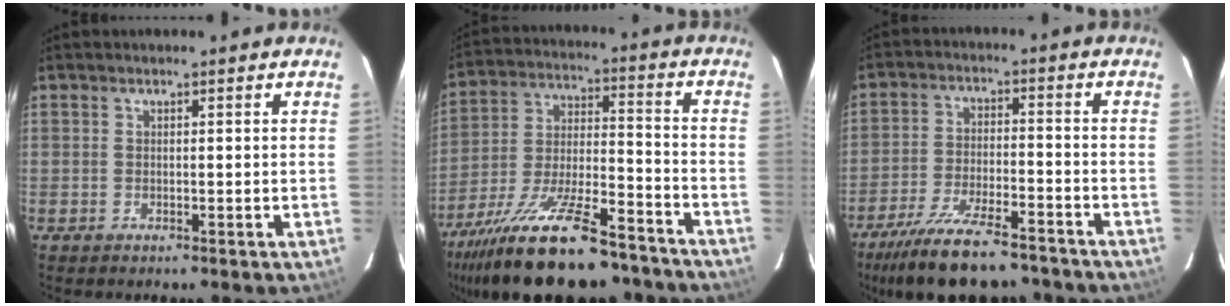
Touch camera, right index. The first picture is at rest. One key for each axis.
{"total": 24.5, "fx": -19.0, "fy": 6.8, "fz": 13.9, "tx": -0.259, "ty": -0.035, "tz": -0.291}
{"total": 18.1, "fx": -15.1, "fy": 4.9, "fz": 8.9, "tx": -0.182, "ty": -0.025, "tz": -0.236}